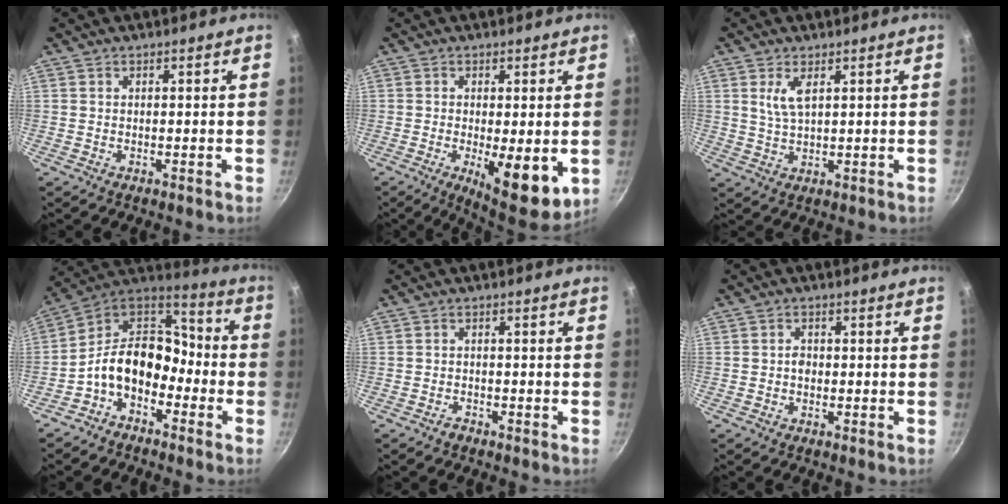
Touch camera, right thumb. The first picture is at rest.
{"total": 11.4, "force": [-2.6, 3.9, 10.4], "torque": [-0.145, -0.025, -0.029]}
{"total": 3.9, "force": [1.6, 1.6, 3.2], "torque": [-0.065, -0.008, 0.038]}
{"total": 13.1, "force": [-4.5, 8.9, 8.5], "torque": [-0.114, 0.086, -0.094]}
{"total": 1.1, "force": [-0.9, 0.6, 0.3], "torque": [-0.005, 0.002, -0.019]}
{"total": 1.7, "force": [-0.2, 1.3, 1.0], "torque": [-0.008, 0.005, -0.005]}